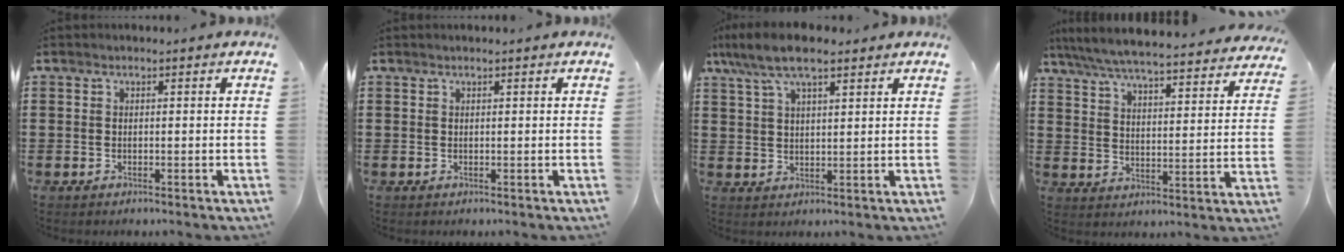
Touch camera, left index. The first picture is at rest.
{"total": 0.0}
{"total": 7.6, "force": [5.4, 2.3, 4.8], "torque": [-0.107, -0.002, 0.098]}
{"total": 5.8, "force": [5.5, -0.1, 2.0], "torque": [-0.064, -0.043, 0.091]}